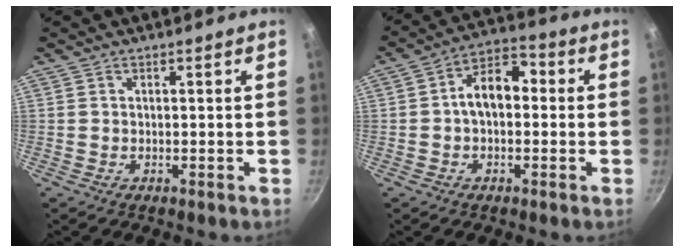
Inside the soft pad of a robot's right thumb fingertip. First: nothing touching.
{"total": 9.3, "force": [0.1, 6.1, 7.0], "torque": [-0.079, 0.036, -0.015]}